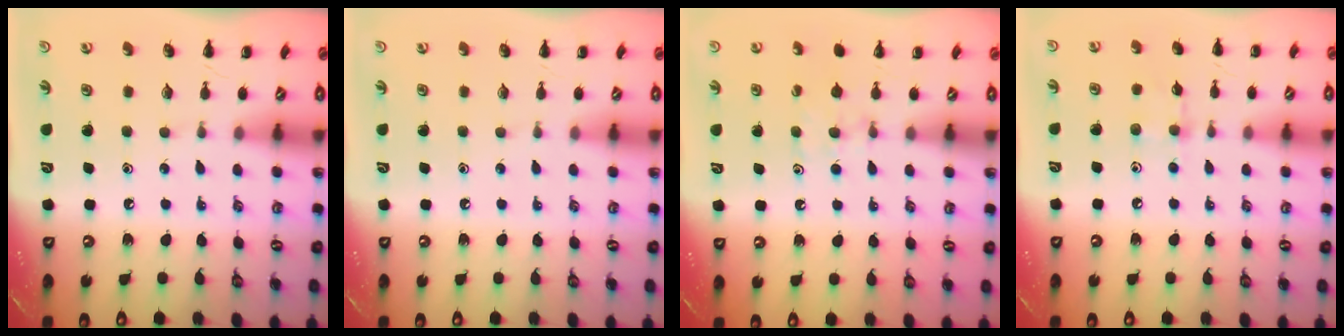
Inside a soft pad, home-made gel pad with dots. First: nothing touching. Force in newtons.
{"total": 0.0}
{"total": 6.9, "press": 6.6, "slide": 2.0}
{"total": 4.0, "press": 3.7, "slide": 1.4}